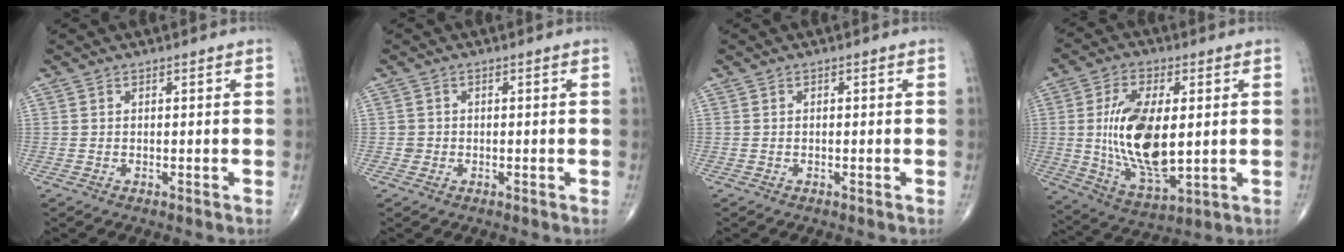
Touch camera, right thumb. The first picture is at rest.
{"total": 1.2, "force": [-0.2, 1.1, 0.0], "torque": [0.006, 0.006, -0.005]}
{"total": 0.0}
{"total": 17.3, "force": [1.0, 8.3, 15.2], "torque": [-0.280, -0.019, 0.027]}